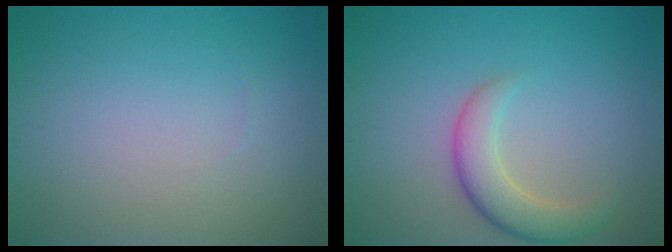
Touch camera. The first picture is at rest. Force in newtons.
{"total": 3.7, "press": 3.6, "slide": 0.4}